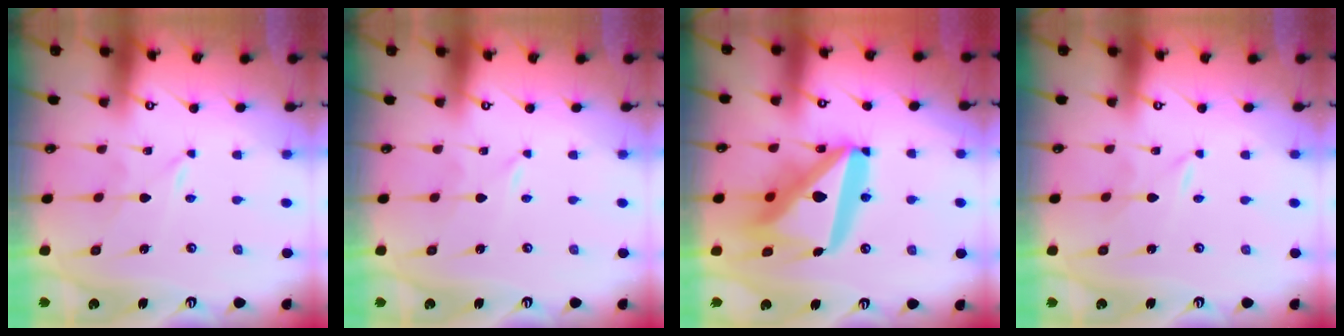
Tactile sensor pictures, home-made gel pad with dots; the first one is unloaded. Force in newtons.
{"total": 0.0}
{"total": 23.2, "press": 23.1, "slide": 2.7}
{"total": 0.0}